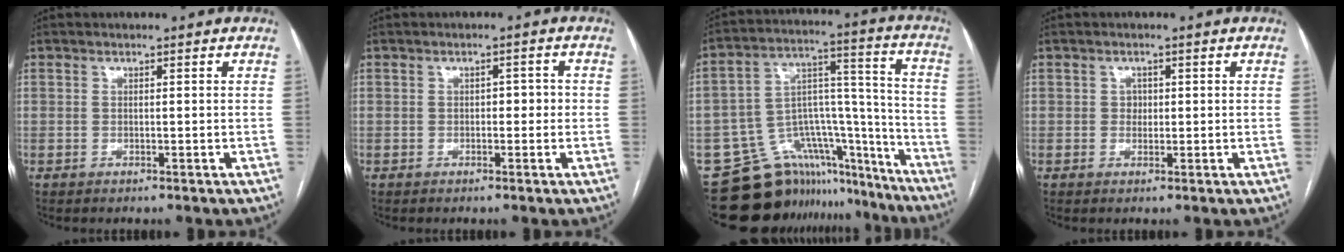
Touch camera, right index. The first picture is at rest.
{"total": 2.1, "force": [0.0, 1.2, 1.8], "torque": [-0.021, 0.014, -0.001]}
{"total": 18.9, "force": [-16.2, 9.0, 3.2], "torque": [-0.036, 0.088, -0.238]}
{"total": 1.5, "force": [0.2, 1.3, 0.6], "torque": [-0.007, 0.001, 0.002]}